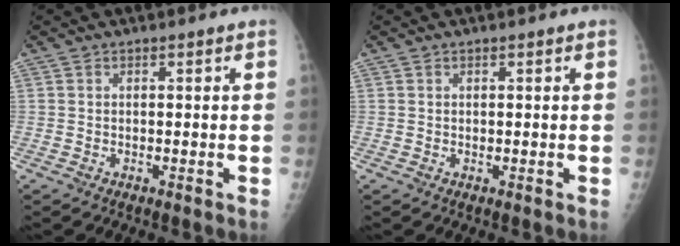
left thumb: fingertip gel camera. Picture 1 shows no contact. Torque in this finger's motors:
{"motor_torque": [-0.01, -0.02, 0.01, -0.01, 0.00]}